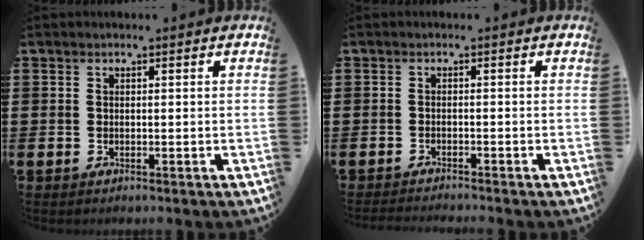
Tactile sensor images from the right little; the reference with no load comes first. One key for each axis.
{"total": 1.0, "fx": -1.0, "fy": -0.1, "fz": 0.2, "tx": -0.003, "ty": -0.002, "tz": -0.020}